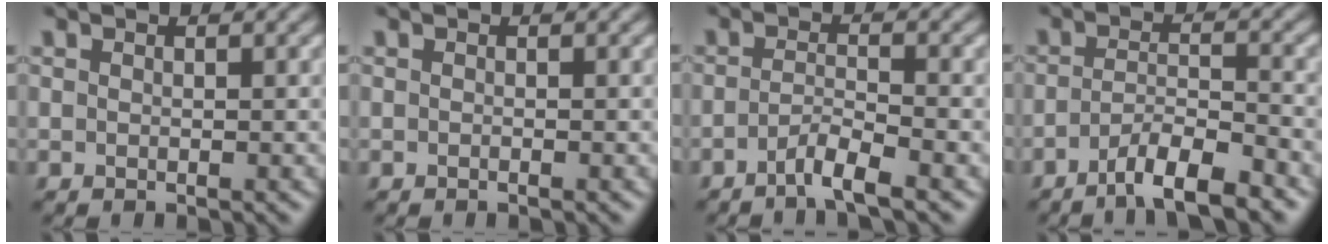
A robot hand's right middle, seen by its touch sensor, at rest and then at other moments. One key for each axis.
{"total": 0.0}
{"total": 2.7, "fx": -1.7, "fy": 0.3, "fz": 2.0, "tx": -0.035, "ty": 0.001, "tz": -0.042}
{"total": 5.5, "fx": -3.8, "fy": 1.2, "fz": 3.8, "tx": -0.058, "ty": -0.001, "tz": -0.067}